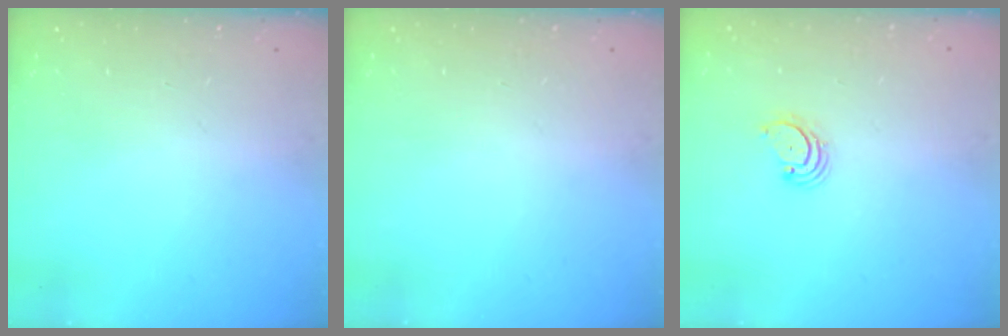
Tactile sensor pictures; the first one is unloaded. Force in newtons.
{"total": 0.0}
{"total": 2.7, "press": 2.7, "slide": 0.3}